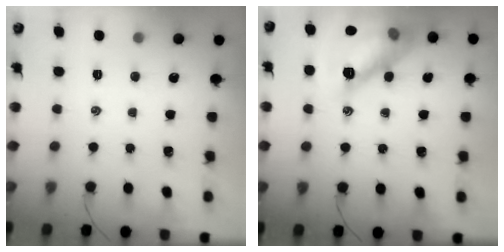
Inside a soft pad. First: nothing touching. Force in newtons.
{"total": 16.9, "press": 16.9, "slide": 0.5}